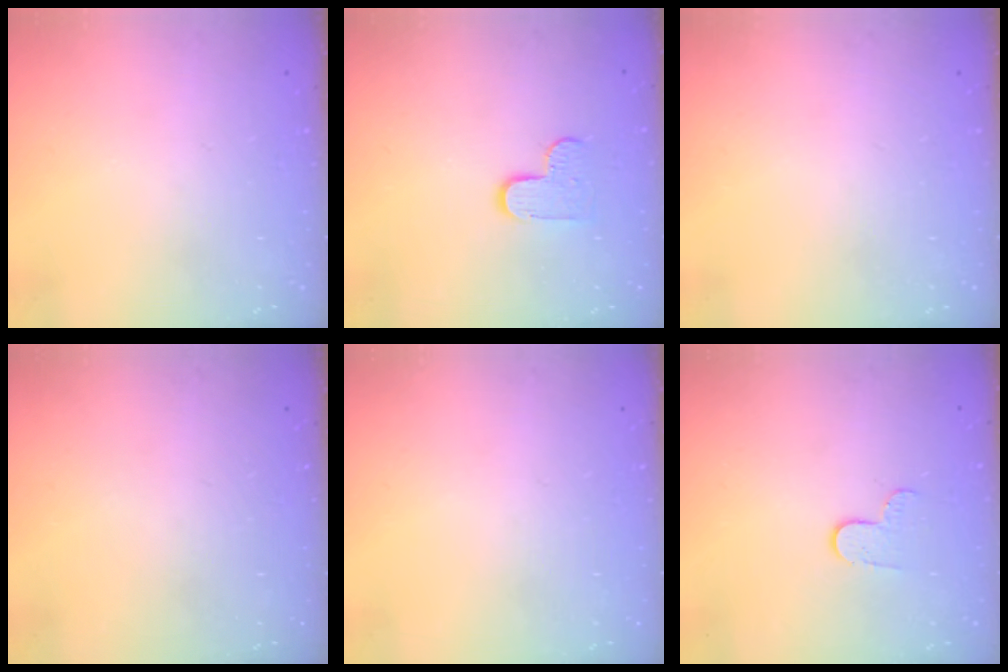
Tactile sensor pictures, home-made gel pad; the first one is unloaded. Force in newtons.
{"total": 6.8, "press": 6.8, "slide": 0.3}
{"total": 0.0}
{"total": 0.0}
{"total": 0.0}
{"total": 5.9, "press": 5.9, "slide": 0.5}